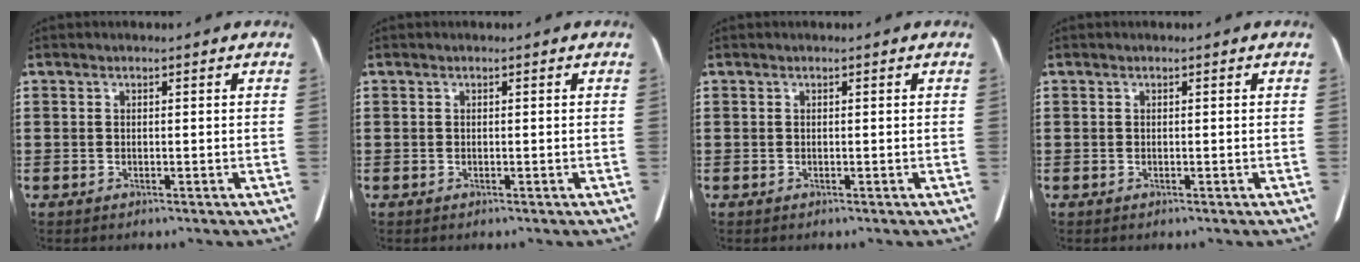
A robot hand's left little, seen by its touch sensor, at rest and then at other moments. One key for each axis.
{"total": 0.0}
{"total": 0.0}
{"total": 0.0}